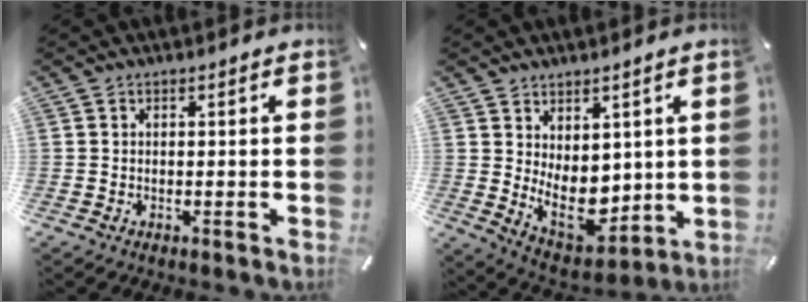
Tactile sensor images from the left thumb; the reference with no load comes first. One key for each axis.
{"total": 9.8, "fx": 1.0, "fy": 7.6, "fz": 6.1, "tx": -0.084, "ty": -0.038, "tz": 0.026}